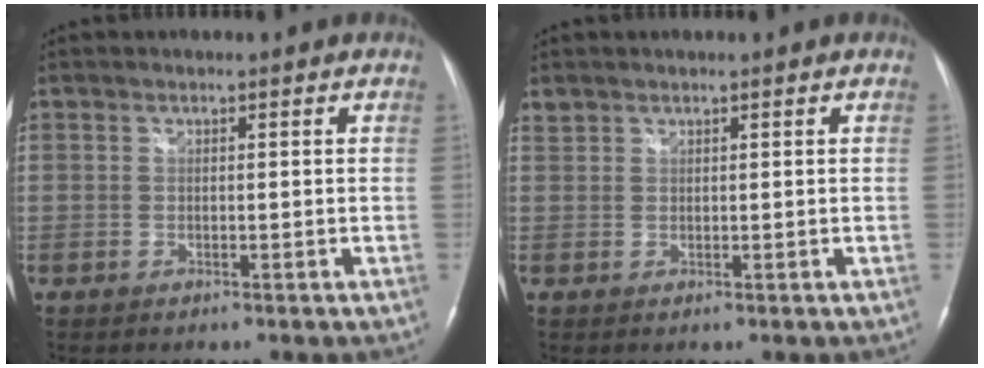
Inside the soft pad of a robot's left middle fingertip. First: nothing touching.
{"total": 1.0, "force": [0.9, 0.4, -0.1], "torque": [0.000, 0.009, 0.018]}